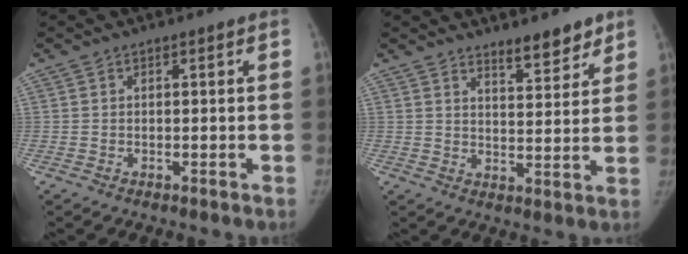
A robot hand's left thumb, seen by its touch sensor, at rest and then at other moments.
{"total": 6.3, "force": [5.2, 1.9, 3.1], "torque": [-0.021, -0.040, 0.078]}